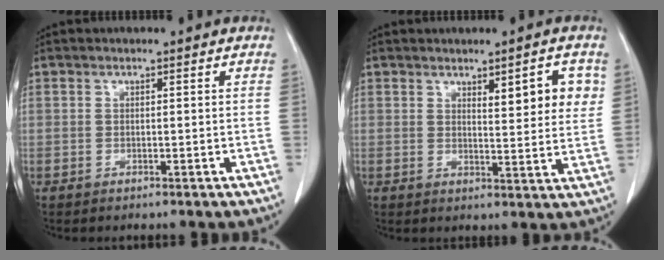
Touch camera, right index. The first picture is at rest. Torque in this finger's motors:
{"motor_torque": [-0.05, 0.12, -0.03, 0.00]}